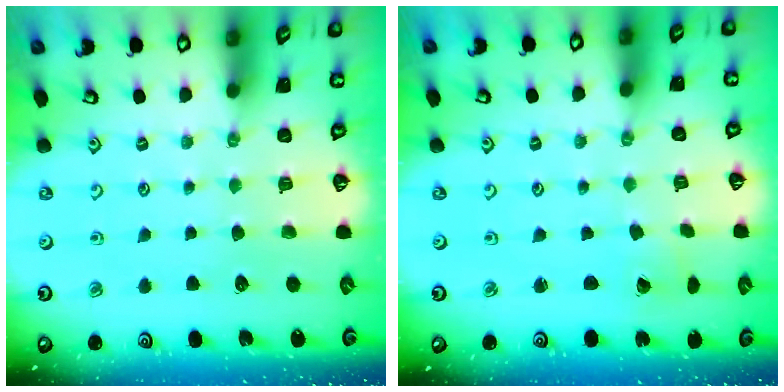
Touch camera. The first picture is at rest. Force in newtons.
{"total": 1.5, "press": 1.5, "slide": 0.2}